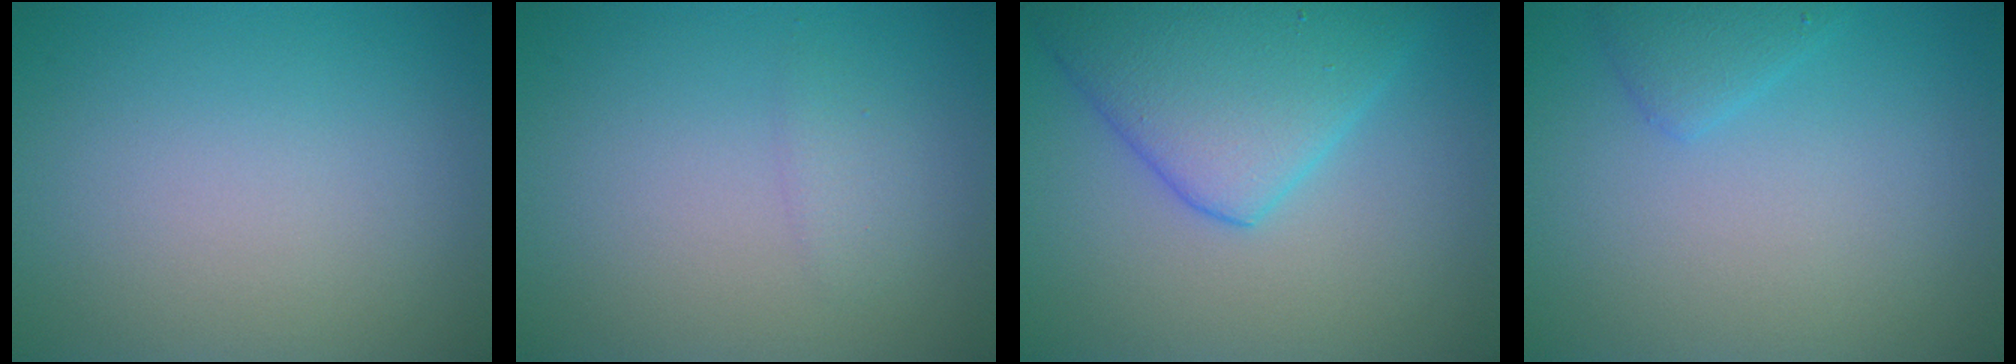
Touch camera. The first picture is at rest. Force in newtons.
{"total": 1.1, "press": 1.1, "slide": 0.1}
{"total": 7.1, "press": 7.1, "slide": 0.3}
{"total": 1.5, "press": 1.5, "slide": 0.2}